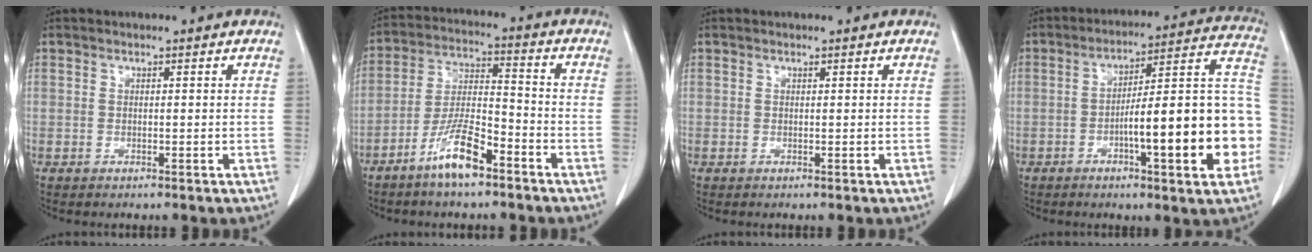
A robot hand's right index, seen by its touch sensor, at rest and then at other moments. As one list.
[{"total": 9.3, "force": [-6.1, 1.9, 6.8], "torque": [-0.139, -0.007, -0.119]}, {"total": 0.0}, {"total": 19.4, "force": [-4.6, 2.7, 18.7], "torque": [-0.199, 0.033, -0.059]}]